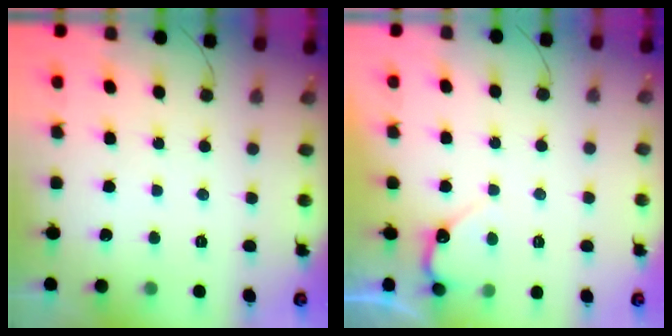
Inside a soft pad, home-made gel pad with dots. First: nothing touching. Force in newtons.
{"total": 4.4, "press": 4.4, "slide": 0.4}